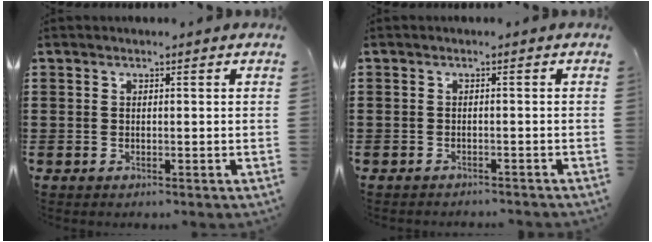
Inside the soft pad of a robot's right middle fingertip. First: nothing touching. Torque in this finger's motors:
{"motor_torque": [0.08, -0.37, 0.04, 0.01]}